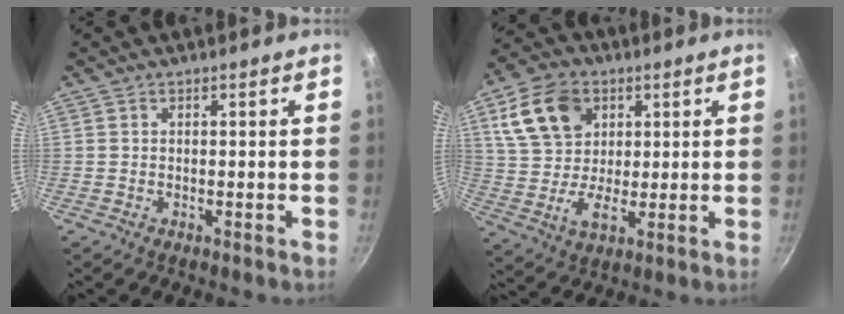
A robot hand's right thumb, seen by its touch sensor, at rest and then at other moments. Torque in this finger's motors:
{"motor_torque": [0.22, 1.75, 0.46, -0.34, 0.28]}